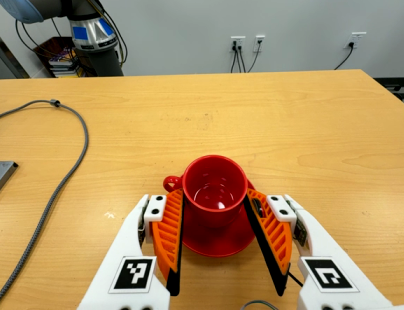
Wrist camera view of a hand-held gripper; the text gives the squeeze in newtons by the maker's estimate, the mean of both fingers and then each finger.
{"total": 1.1, "left": 0.6, "right": 1.5}